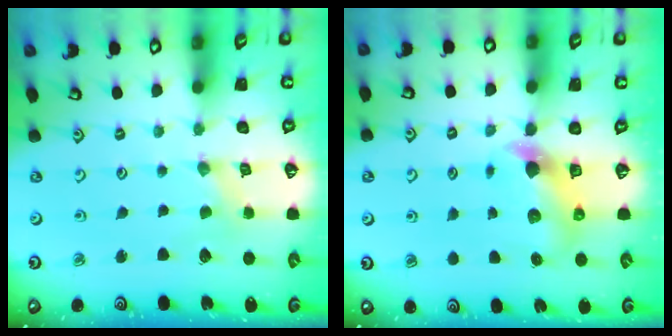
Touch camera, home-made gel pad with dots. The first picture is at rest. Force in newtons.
{"total": 5.7, "press": 5.7, "slide": 0.4}